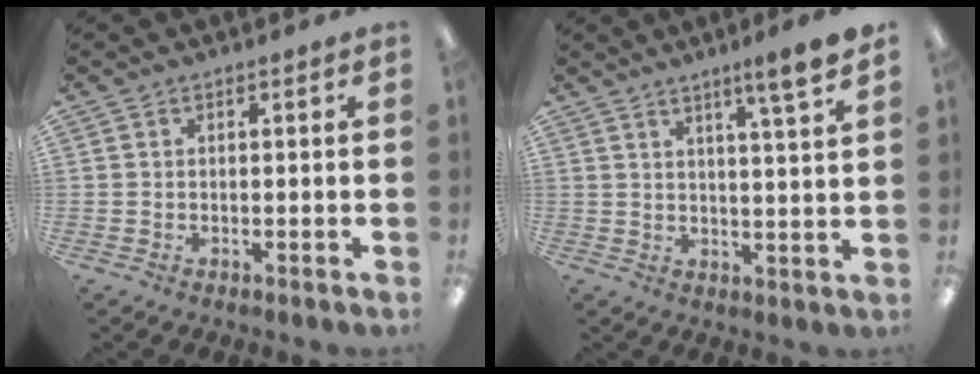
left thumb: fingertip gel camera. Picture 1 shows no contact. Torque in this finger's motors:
{"motor_torque": [0.81, 0.33, 0.27, -0.20, 0.03]}